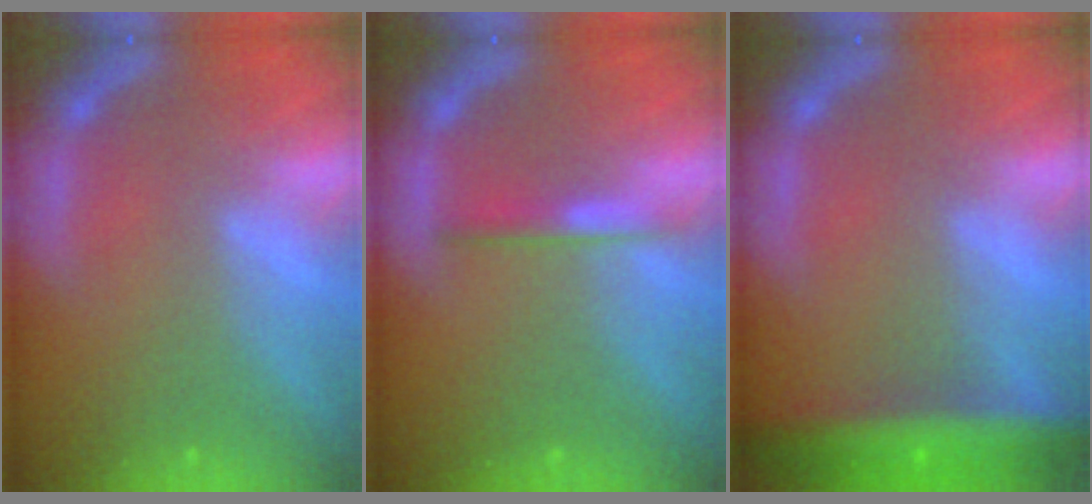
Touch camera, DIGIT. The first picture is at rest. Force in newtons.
{"total": 2.0}
{"total": 8.0}